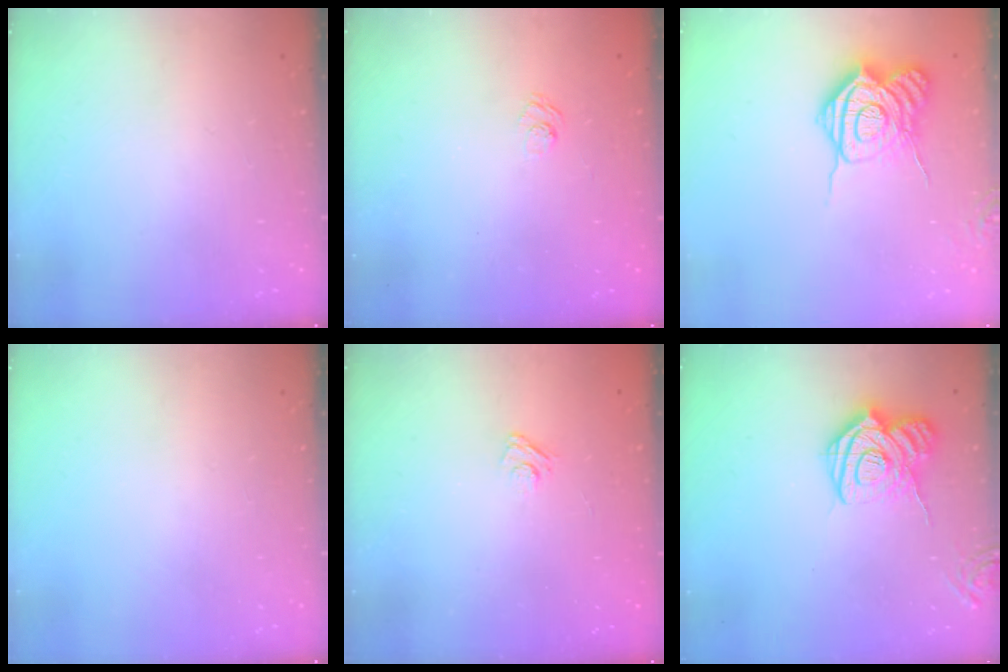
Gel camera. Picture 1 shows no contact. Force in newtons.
{"total": 2.4, "press": 2.0, "slide": 1.3}
{"total": 15.5, "press": 15.5, "slide": 1.1}
{"total": 0.0}
{"total": 3.1, "press": 2.8, "slide": 1.3}
{"total": 14.7, "press": 14.6, "slide": 1.5}